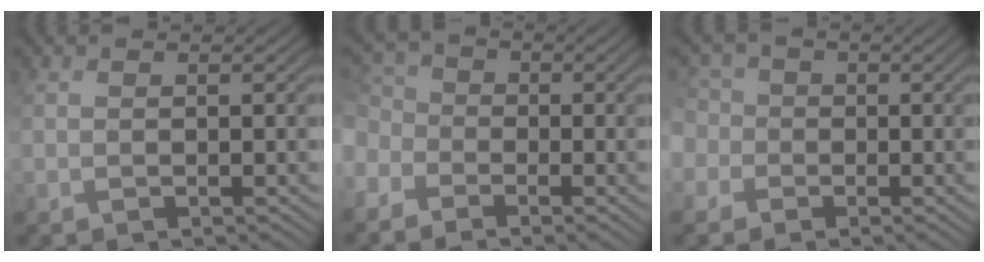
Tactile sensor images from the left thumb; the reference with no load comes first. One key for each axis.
{"total": 4.9, "fx": -2.7, "fy": 3.7, "fz": 1.9, "tx": -0.070, "ty": -0.008, "tz": -0.057}
{"total": 5.1, "fx": -1.0, "fy": 4.8, "fz": 1.3, "tx": -0.059, "ty": 0.001, "tz": -0.040}